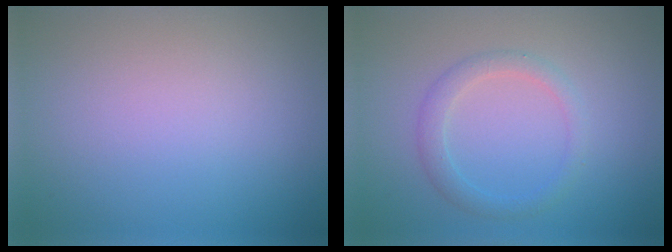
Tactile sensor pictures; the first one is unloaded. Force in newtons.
{"total": 2.1, "press": 2.1, "slide": 0.1}